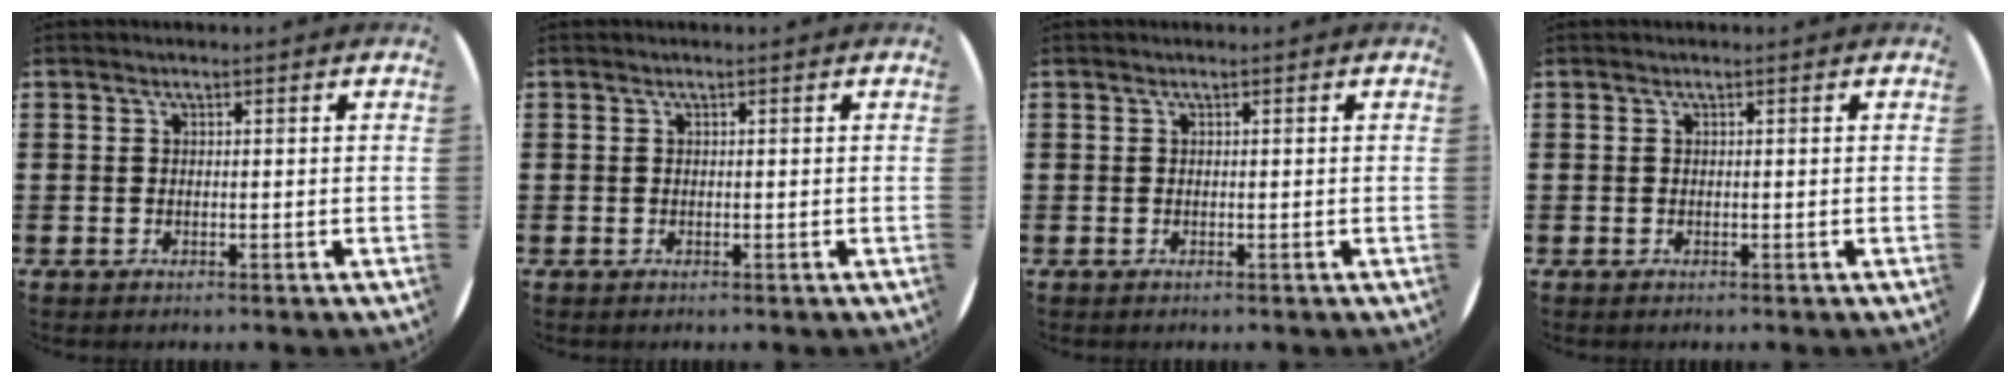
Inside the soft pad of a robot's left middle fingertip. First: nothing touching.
{"total": 0.0}
{"total": 0.0}
{"total": 0.0}